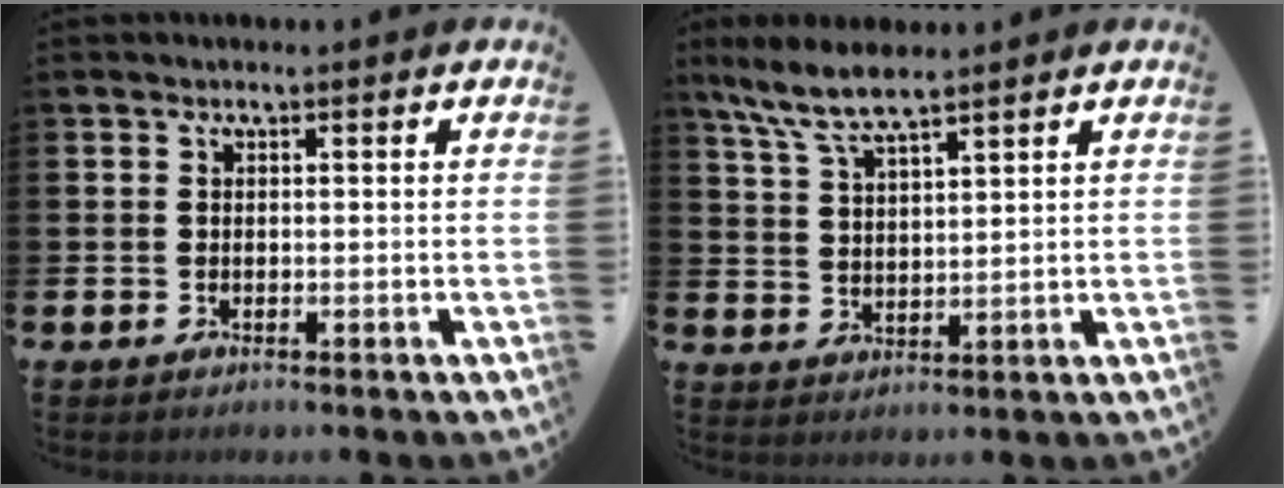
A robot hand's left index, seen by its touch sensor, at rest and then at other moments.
{"total": 6.9, "force": [6.0, 1.0, 3.3], "torque": [-0.086, -0.014, 0.109]}